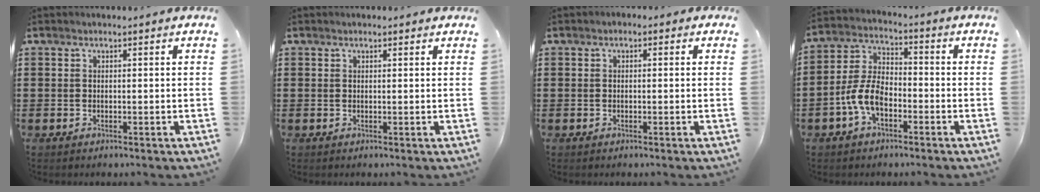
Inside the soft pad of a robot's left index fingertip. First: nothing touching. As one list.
[{"total": 0.7, "force": [0.4, 0.3, 0.4], "torque": [-0.008, 0.004, 0.008]}, {"total": 0.9, "force": [-0.4, 0.6, 0.5], "torque": [-0.010, 0.002, -0.009]}, {"total": 7.2, "force": [-3.4, 3.8, 5.1], "torque": [-0.127, 0.004, -0.072]}]